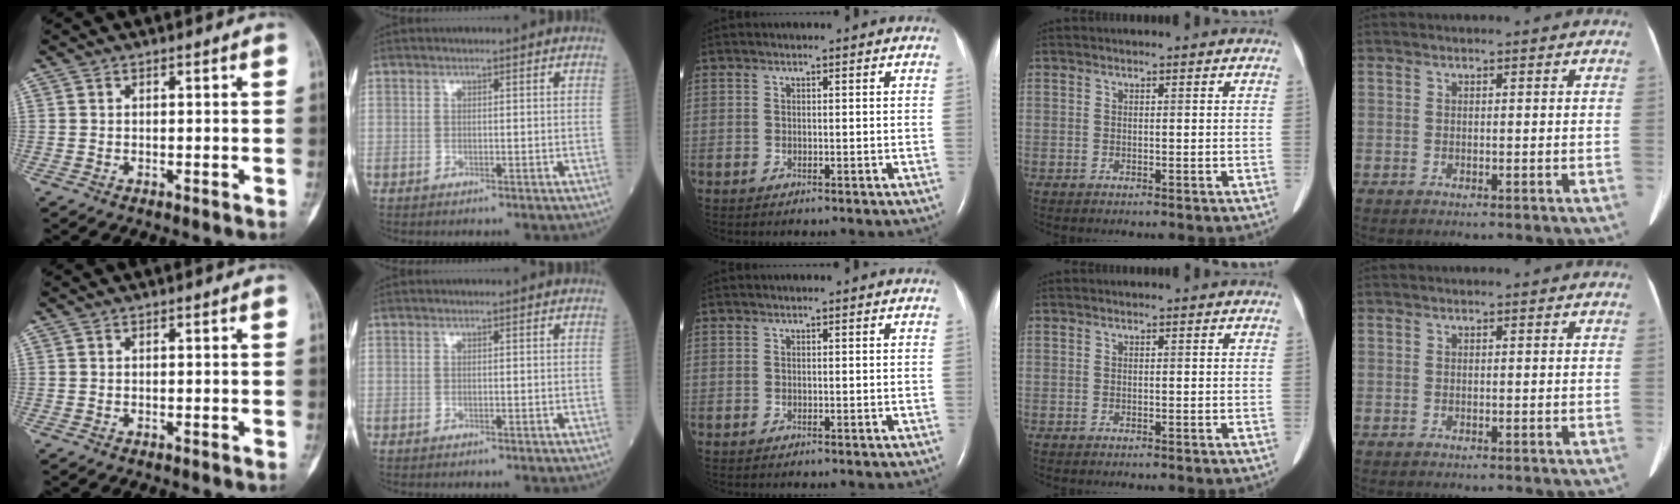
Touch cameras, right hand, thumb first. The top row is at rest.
{}